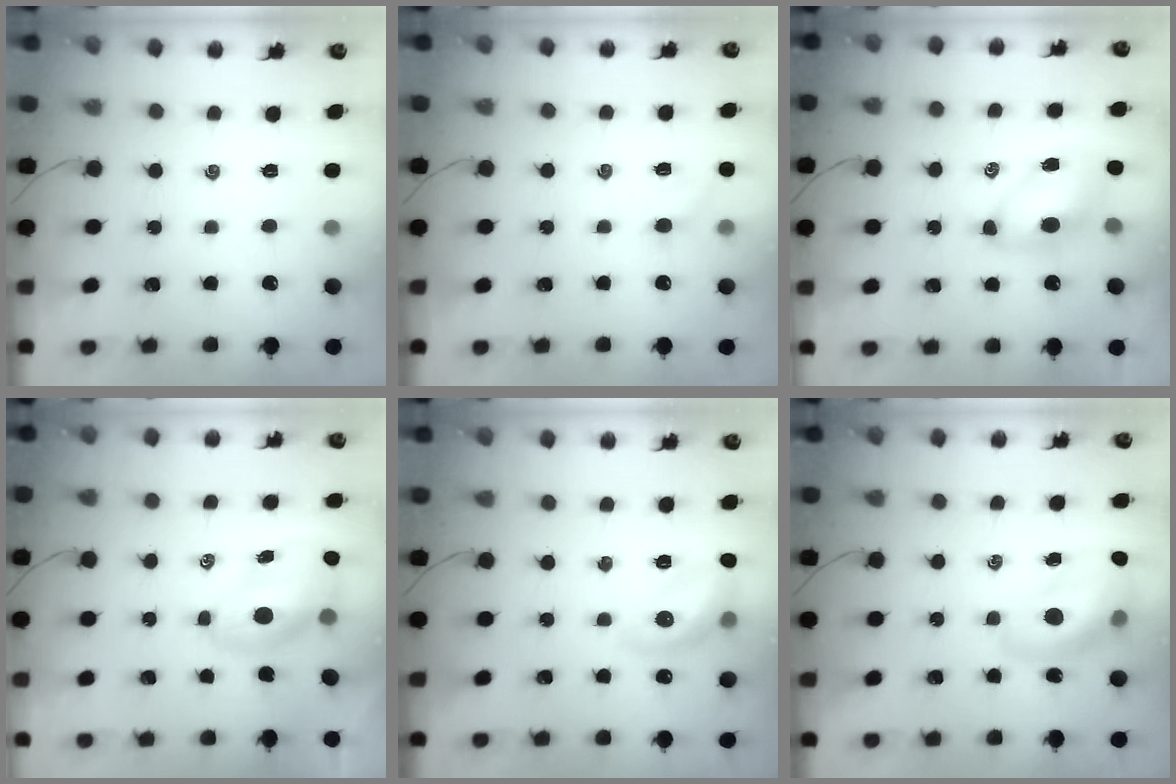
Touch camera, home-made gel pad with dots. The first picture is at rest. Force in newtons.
{"total": 4.9, "press": 4.8, "slide": 0.9}
{"total": 7.5, "press": 7.4, "slide": 1.1}
{"total": 7.7, "press": 7.4, "slide": 2.1}
{"total": 11.6, "press": 11.5, "slide": 1.5}
{"total": 14.8, "press": 14.3, "slide": 3.9}